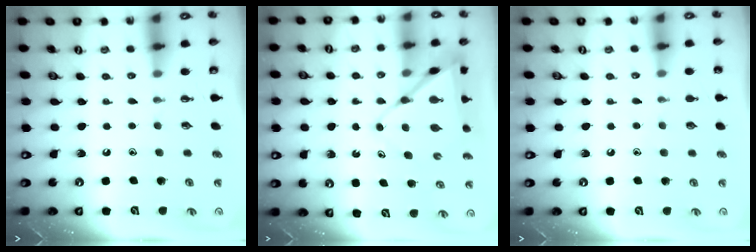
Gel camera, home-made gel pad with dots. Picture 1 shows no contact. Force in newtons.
{"total": 10.1, "press": 10.1, "slide": 0.8}
{"total": 3.4, "press": 3.3, "slide": 0.4}